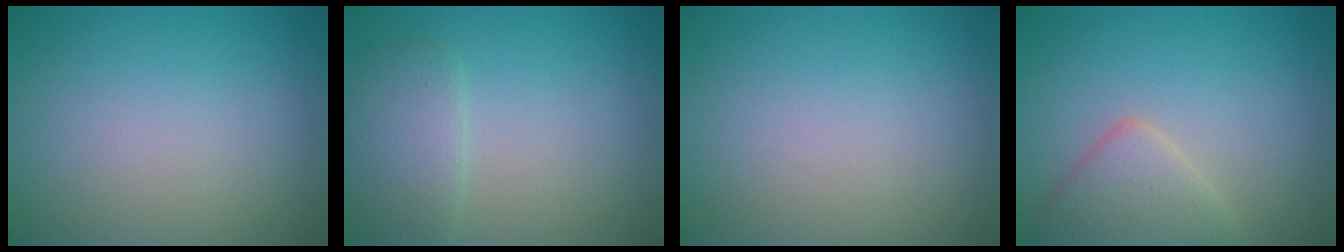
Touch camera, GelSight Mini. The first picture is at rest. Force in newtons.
{"total": 3.0, "press": 3.0, "slide": 0.1}
{"total": 0.0}
{"total": 3.5, "press": 3.5, "slide": 0.1}